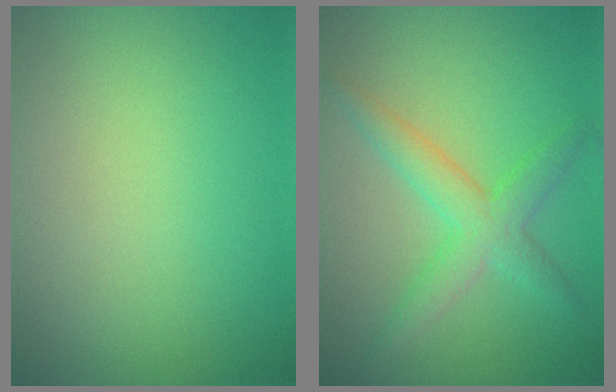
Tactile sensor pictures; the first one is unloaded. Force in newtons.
{"total": 3.6, "press": 3.6, "slide": 0.2}